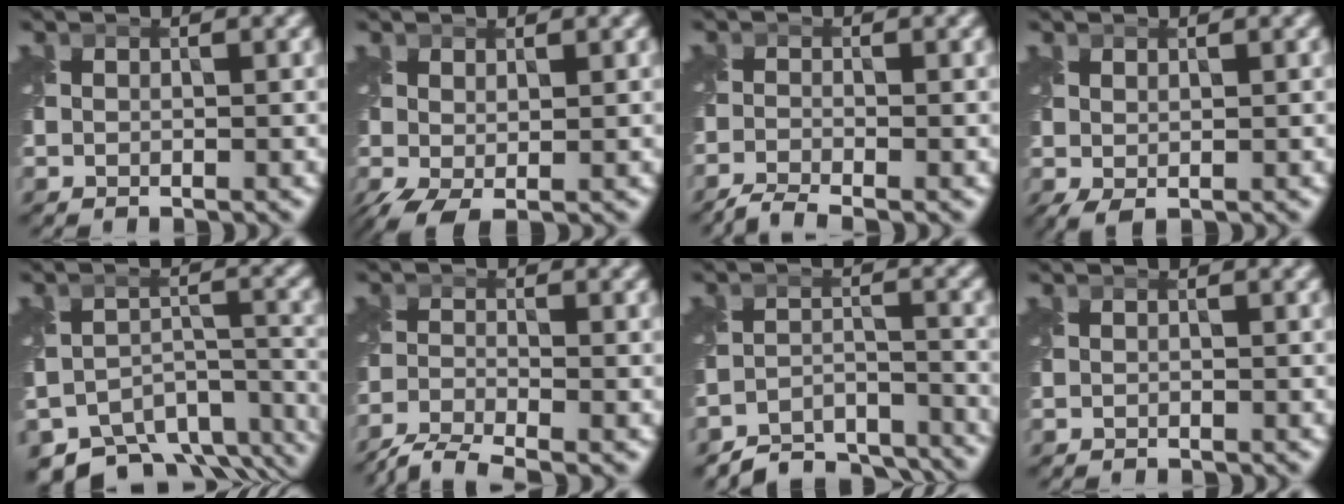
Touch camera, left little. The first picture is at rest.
{"total": 2.5, "force": [-0.5, 1.0, 2.3], "torque": [-0.056, -0.005, -0.010]}
{"total": 2.7, "force": [-2.4, 0.3, 1.2], "torque": [-0.023, -0.010, -0.059]}
{"total": 1.1, "force": [0.2, 0.3, 1.0], "torque": [-0.030, 0.000, 0.006]}
{"total": 10.4, "force": [-8.8, 4.4, 3.2], "torque": [-0.044, -0.017, -0.113]}
{"total": 5.1, "force": [-4.5, 0.8, 2.2], "torque": [-0.050, -0.021, -0.092]}
{"total": 6.4, "force": [-6.1, 1.8, 1.0], "torque": [-0.014, -0.020, -0.098]}
{"total": 0.5, "force": [-0.5, 0.1, -0.1], "torque": [0.002, -0.007, -0.009]}